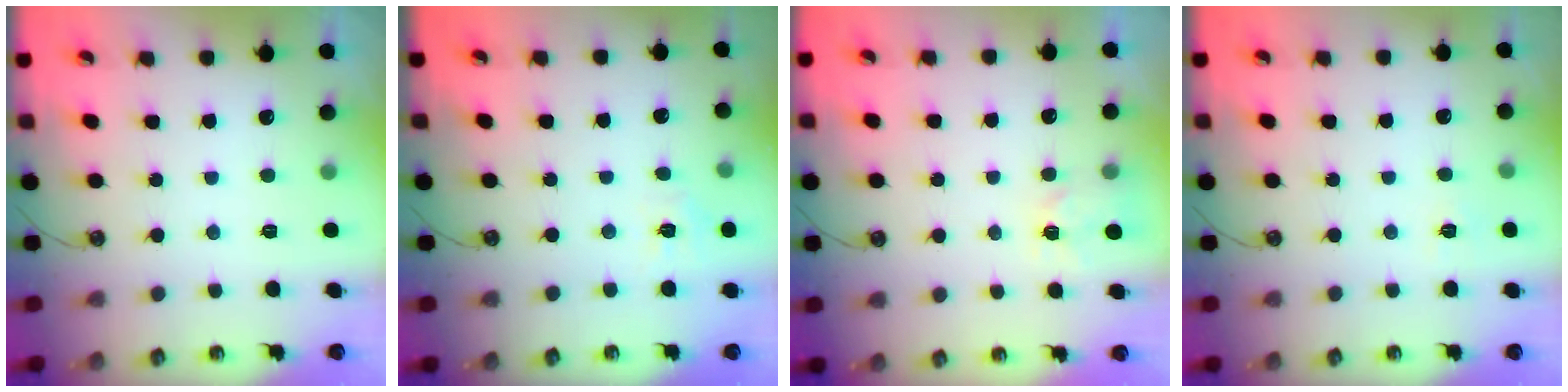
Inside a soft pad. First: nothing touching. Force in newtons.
{"total": 5.3, "press": 5.2, "slide": 0.5}
{"total": 2.9, "press": 2.8, "slide": 0.4}
{"total": 4.2, "press": 4.2, "slide": 0.6}